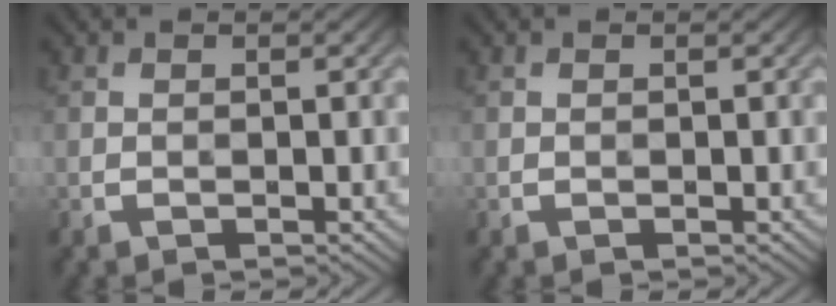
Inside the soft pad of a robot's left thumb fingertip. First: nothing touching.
{"total": 0.0}